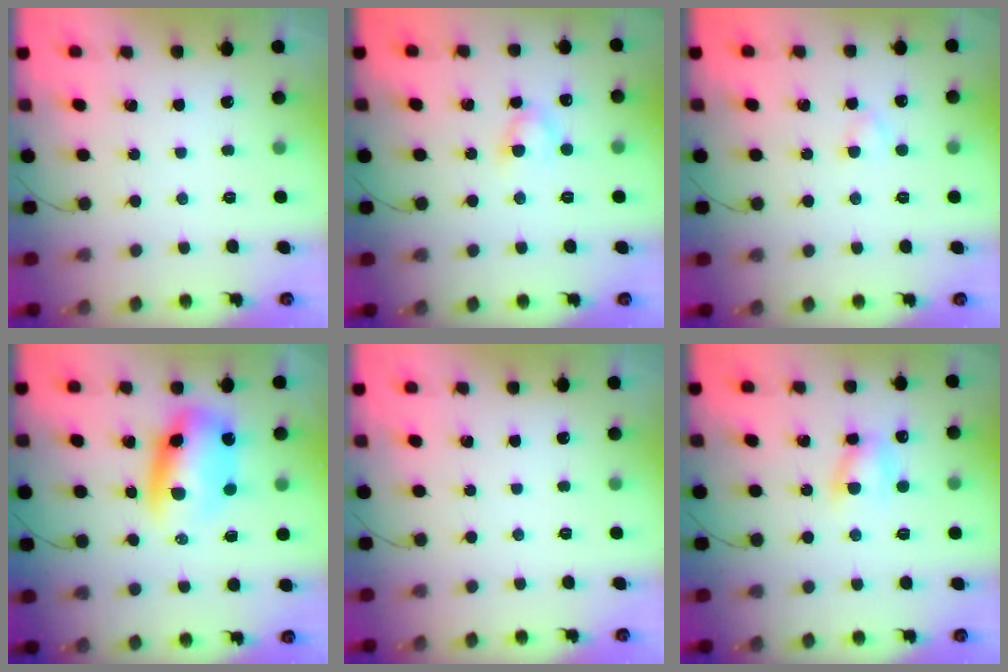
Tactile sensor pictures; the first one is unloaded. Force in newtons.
{"total": 3.7, "press": 3.5, "slide": 1.1}
{"total": 2.0, "press": 1.8, "slide": 0.9}
{"total": 10.0, "press": 9.7, "slide": 2.4}
{"total": 0.0}
{"total": 6.4, "press": 6.2, "slide": 1.5}